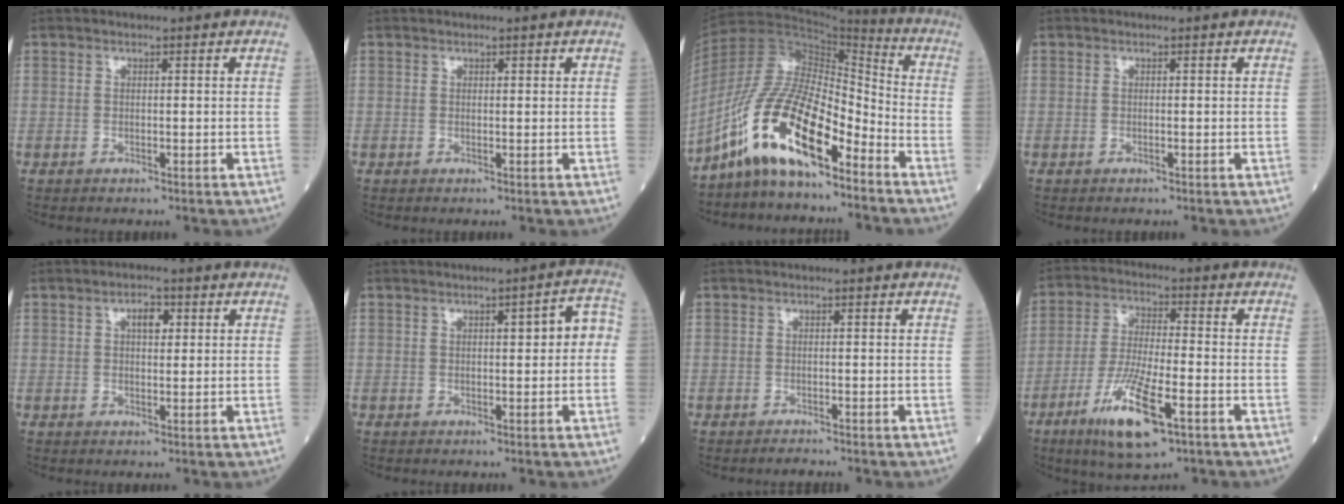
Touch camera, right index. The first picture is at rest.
{"total": 0.0}
{"total": 14.5, "force": [-9.2, 4.2, 10.5], "torque": [-0.214, 0.020, -0.171]}
{"total": 0.0}
{"total": 3.0, "force": [1.0, 1.4, 2.4], "torque": [-0.039, 0.007, 0.015]}
{"total": 4.3, "force": [0.3, 1.2, 4.2], "torque": [-0.048, 0.022, -0.001]}
{"total": 0.9, "force": [-0.9, 0.0, 0.0], "torque": [-0.004, -0.005, -0.014]}
{"total": 11.9, "force": [-6.0, 2.1, 10.1], "torque": [-0.198, -0.022, -0.107]}